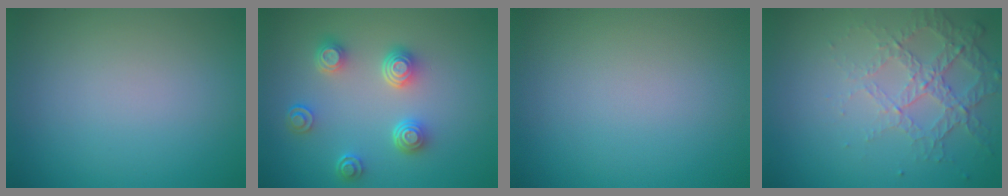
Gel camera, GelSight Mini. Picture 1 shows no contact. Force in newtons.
{"total": 4.1, "press": 3.2, "slide": 2.6}
{"total": 0.0}
{"total": 4.5, "press": 2.9, "slide": 3.4}